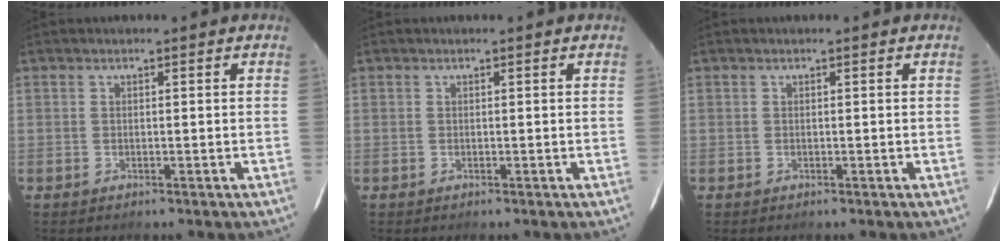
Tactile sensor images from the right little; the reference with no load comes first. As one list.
[{"total": 0.0}, {"total": 0.0}]